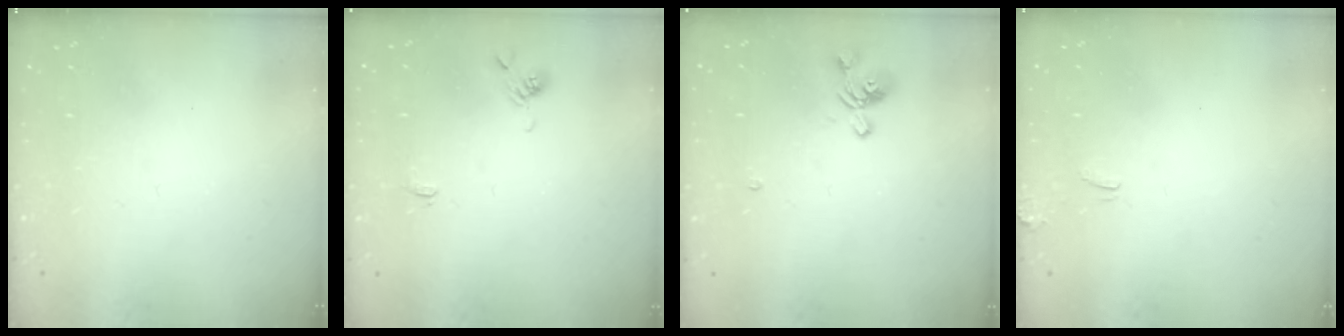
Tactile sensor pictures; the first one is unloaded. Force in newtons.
{"total": 1.1, "press": 1.0, "slide": 0.4}
{"total": 0.9, "press": 0.0, "slide": 0.9}
{"total": 2.6, "press": 2.5, "slide": 0.2}